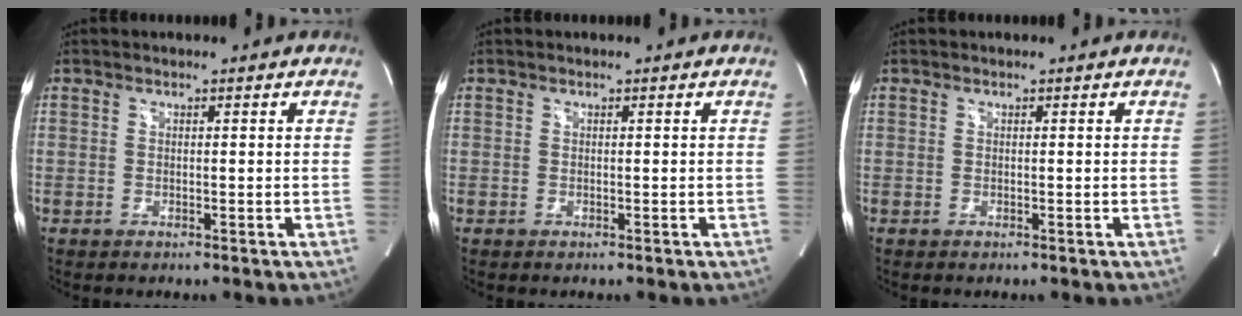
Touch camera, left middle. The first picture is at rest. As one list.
[{"total": 0.0}, {"total": 0.0}]